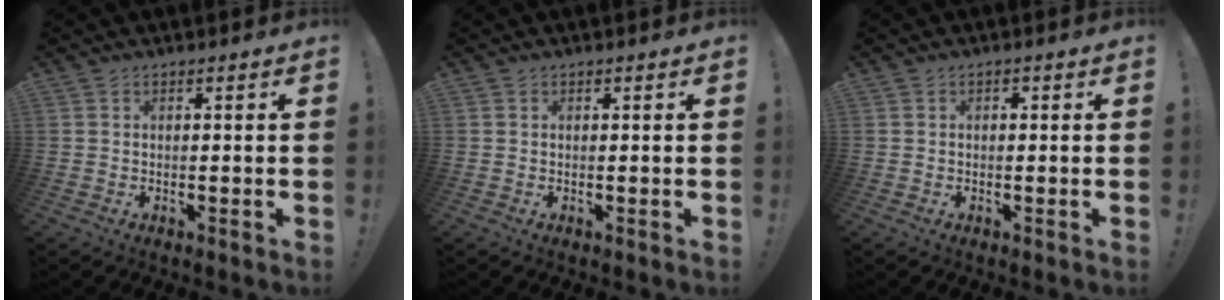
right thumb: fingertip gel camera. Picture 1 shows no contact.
{"total": 0.0}
{"total": 0.6, "force": [-0.3, 0.5, 0.2], "torque": [-0.007, 0.004, -0.006]}